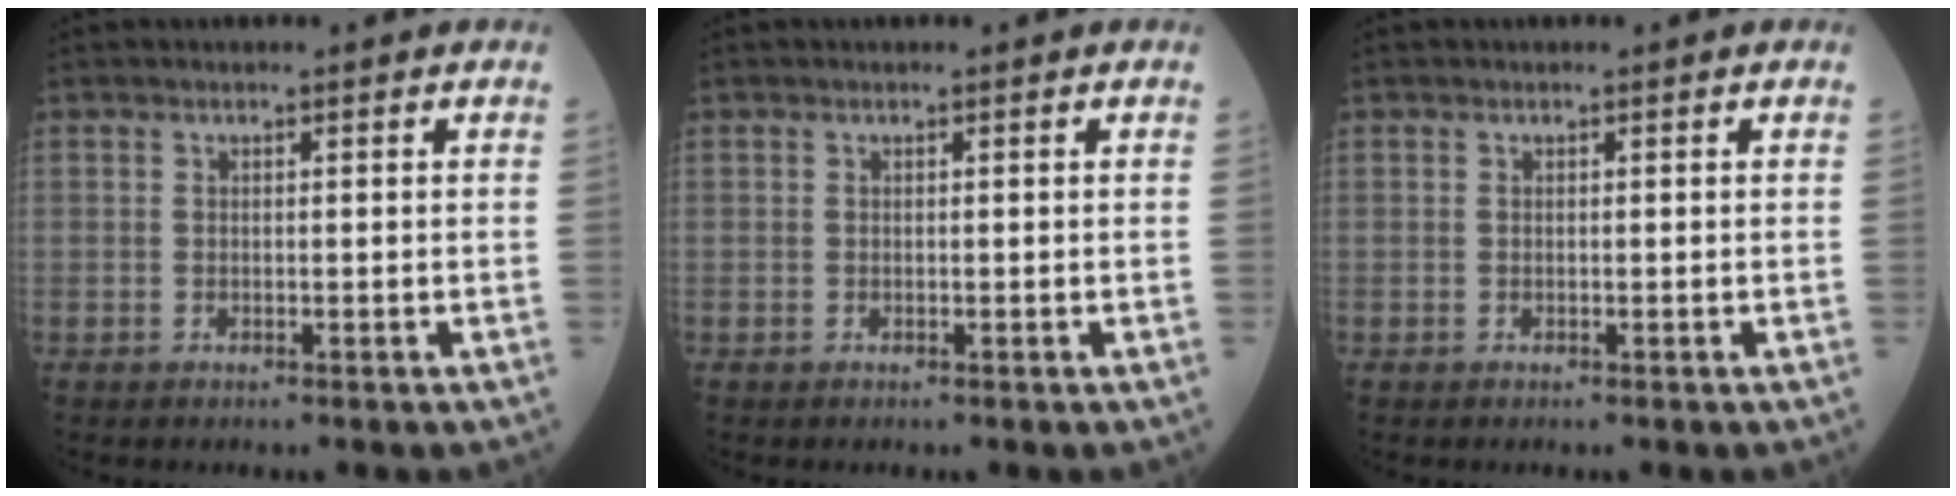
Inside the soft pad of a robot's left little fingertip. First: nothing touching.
{"total": 0.0}
{"total": 0.0}